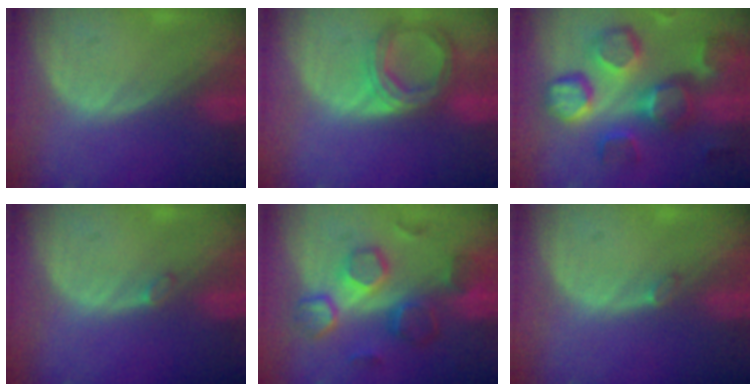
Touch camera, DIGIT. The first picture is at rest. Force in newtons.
{"total": 6.7, "press": 6.2, "slide": 2.7}
{"total": 12.7, "press": 11.2, "slide": 6.0}
{"total": 0.9, "press": 0.8, "slide": 0.2}
{"total": 8.6, "press": 8.5, "slide": 1.5}
{"total": 0.8, "press": 0.8, "slide": 0.2}